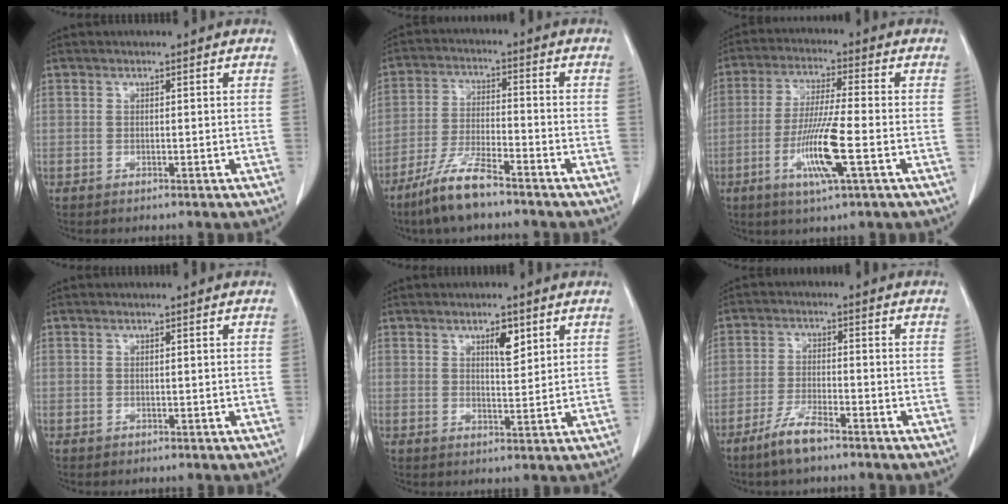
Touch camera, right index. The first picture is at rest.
{"total": 8.7, "force": [-6.5, 1.1, 5.6], "torque": [-0.119, -0.017, -0.126]}
{"total": 10.2, "force": [-3.4, 0.0, 9.6], "torque": [-0.190, -0.015, -0.067]}
{"total": 0.0}
{"total": 3.7, "force": [2.0, 1.2, 2.9], "torque": [-0.047, -0.002, 0.033]}
{"total": 4.5, "force": [-3.3, 0.6, 2.9], "torque": [-0.062, -0.004, -0.063]}